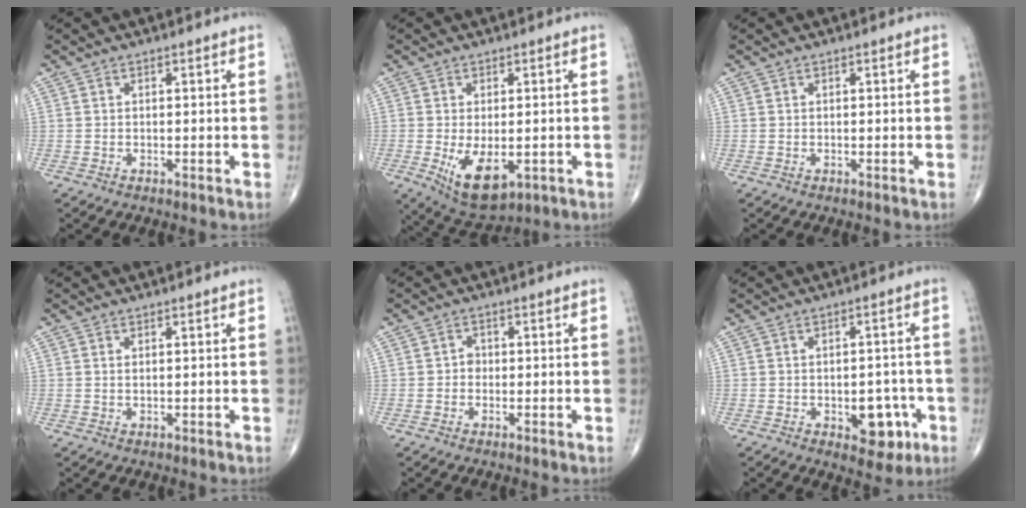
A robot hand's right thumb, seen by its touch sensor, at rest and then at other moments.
{"total": 9.1, "force": [-2.2, 4.8, 7.5], "torque": [-0.117, -0.017, -0.021]}
{"total": 0.0}
{"total": 0.5, "force": [0.2, 0.2, 0.4], "torque": [-0.005, -0.001, 0.005]}
{"total": 1.4, "force": [-0.2, 1.2, 0.6], "torque": [0.004, 0.006, -0.008]}
{"total": 7.9, "force": [-2.8, 4.6, 5.9], "torque": [-0.042, 0.016, -0.027]}